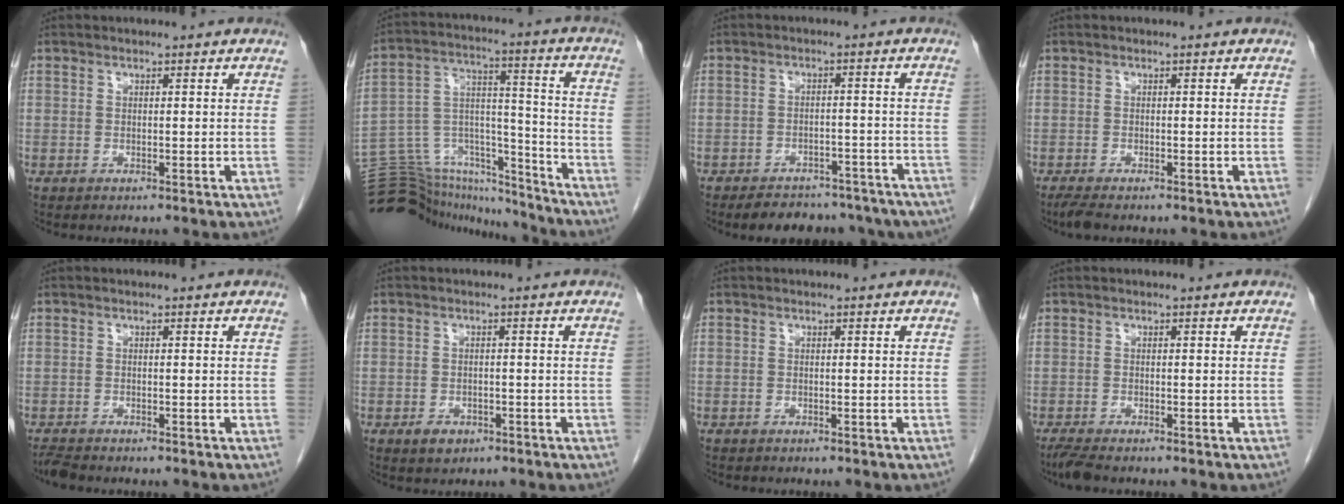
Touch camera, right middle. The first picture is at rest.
{"total": 21.7, "force": [-20.6, 5.3, 4.1], "torque": [-0.104, 0.054, -0.318]}
{"total": 13.1, "force": [-10.8, 5.7, 4.6], "torque": [-0.061, 0.009, -0.124]}
{"total": 2.0, "force": [-1.6, 0.3, 1.2], "torque": [-0.030, -0.008, -0.030]}
{"total": 1.8, "force": [-1.7, 0.1, 0.5], "torque": [-0.015, -0.009, -0.032]}
{"total": 2.5, "force": [-1.5, 1.6, 1.1], "torque": [-0.020, 0.002, -0.014]}
{"total": 0.5, "force": [-0.5, 0.2, 0.1], "torque": [-0.008, 0.002, -0.009]}
{"total": 2.6, "force": [-2.2, 0.3, 1.4], "torque": [-0.035, -0.009, -0.041]}